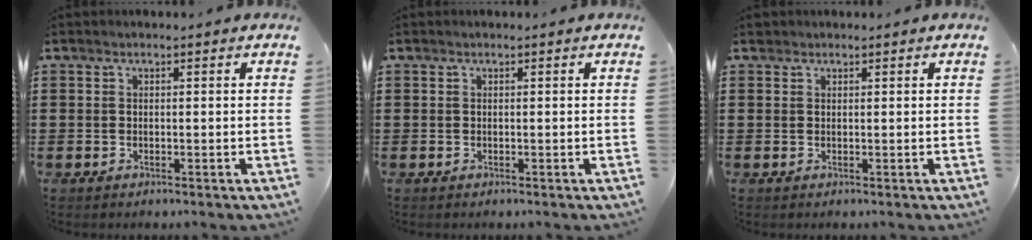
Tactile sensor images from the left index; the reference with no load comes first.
{"total": 0.0}
{"total": 0.6, "force": [0.5, 0.3, 0.1], "torque": [-0.003, 0.002, 0.009]}